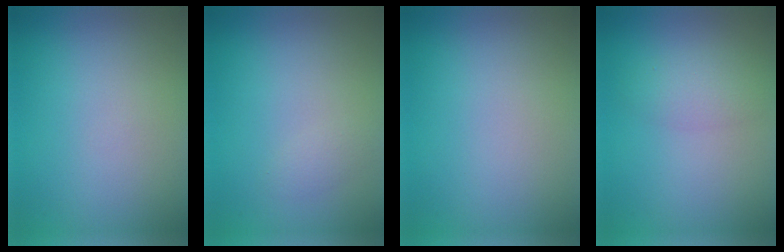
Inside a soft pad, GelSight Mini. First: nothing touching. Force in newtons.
{"total": 0.8, "press": 0.8, "slide": 0.0}
{"total": 0.0}
{"total": 2.3, "press": 2.3, "slide": 0.1}